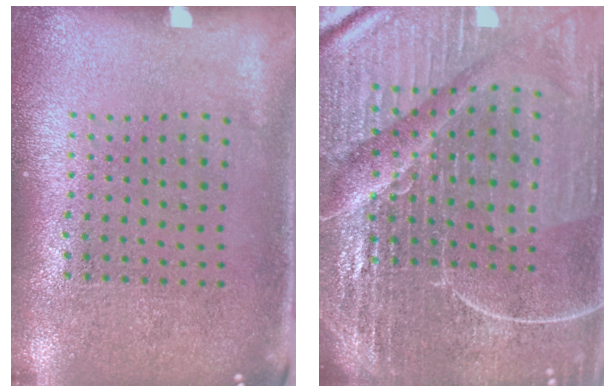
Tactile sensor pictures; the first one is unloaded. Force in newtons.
{"total": 7.1, "press": 6.2, "slide": 3.5}